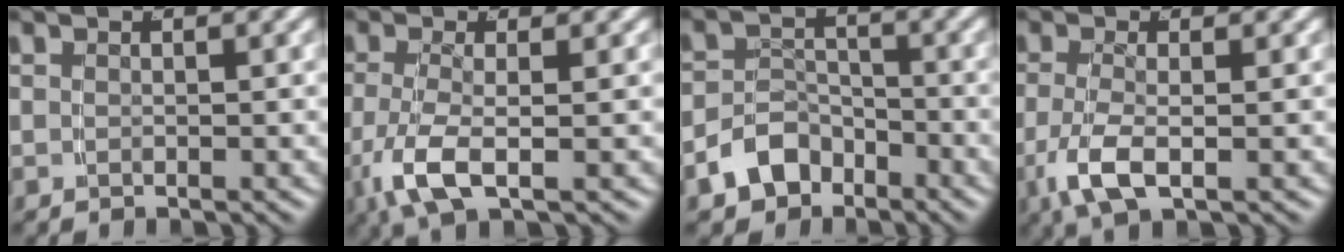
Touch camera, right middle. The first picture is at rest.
{"total": 4.2, "force": [-1.3, 1.5, 3.7], "torque": [-0.094, -0.017, -0.013]}
{"total": 4.2, "force": [-2.8, 2.8, 1.3], "torque": [-0.023, -0.004, -0.050]}
{"total": 3.7, "force": [-1.2, 1.3, 3.3], "torque": [-0.078, -0.013, -0.015]}